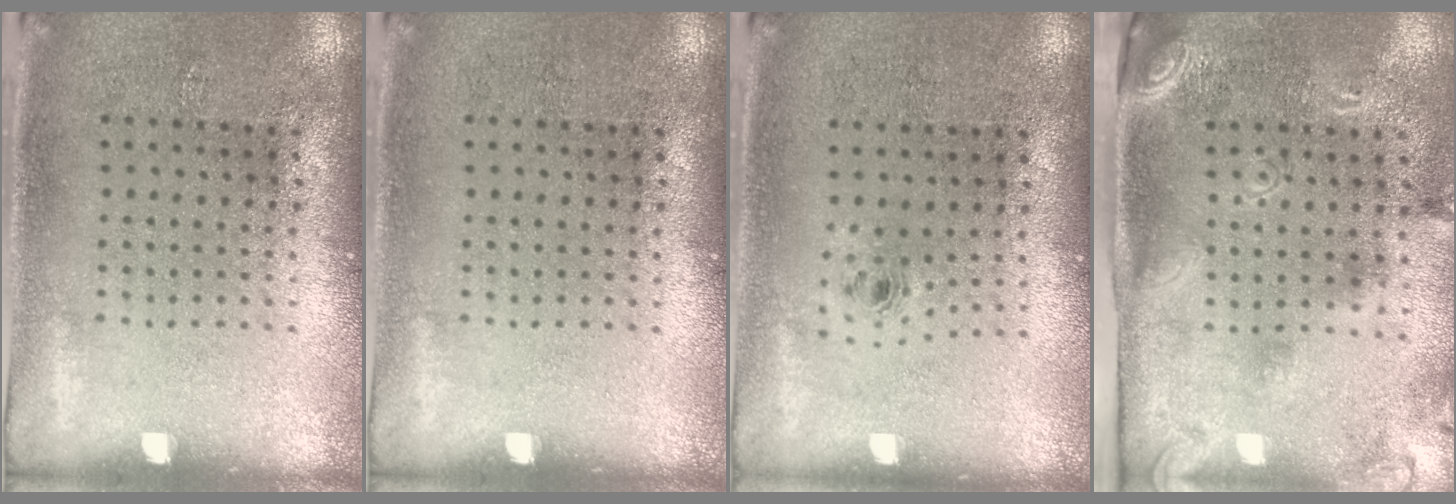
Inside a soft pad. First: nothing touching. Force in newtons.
{"total": 0.0}
{"total": 0.7, "press": 0.3, "slide": 0.6}
{"total": 2.6, "press": 1.7, "slide": 2.0}